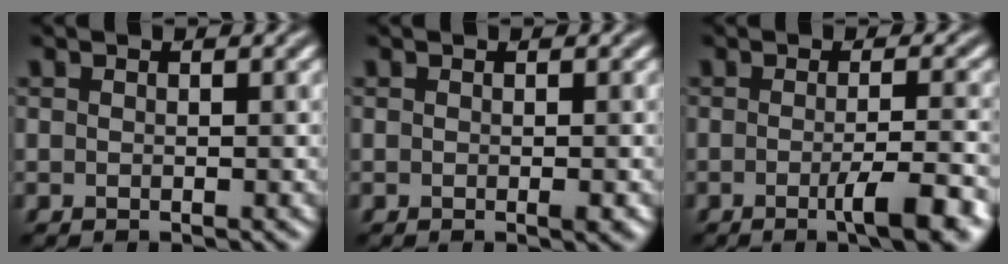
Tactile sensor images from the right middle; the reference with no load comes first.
{"total": 0.7, "force": [-0.2, 0.1, 0.7], "torque": [-0.010, -0.002, -0.002]}
{"total": 5.0, "force": [-1.8, 1.0, 4.6], "torque": [-0.067, -0.002, -0.029]}